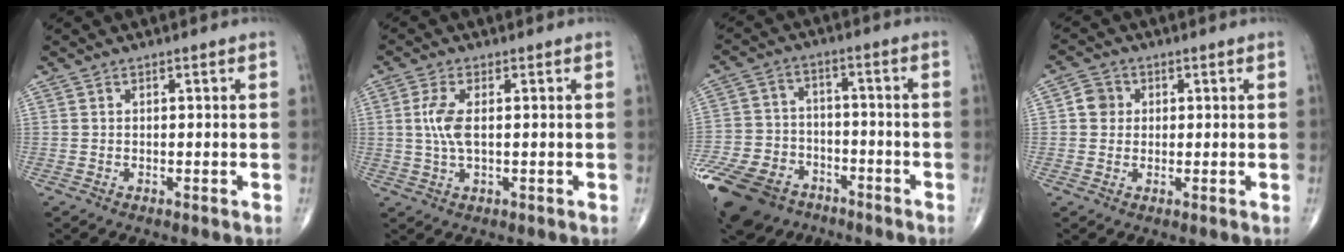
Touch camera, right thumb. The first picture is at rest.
{"total": 5.1, "force": [0.5, 2.0, 4.6], "torque": [-0.111, 0.002, 0.009]}
{"total": 20.6, "force": [-12.4, 13.7, 9.1], "torque": [-0.226, 0.036, -0.209]}
{"total": 3.7, "force": [0.5, 3.4, 1.2], "torque": [-0.005, 0.003, 0.003]}